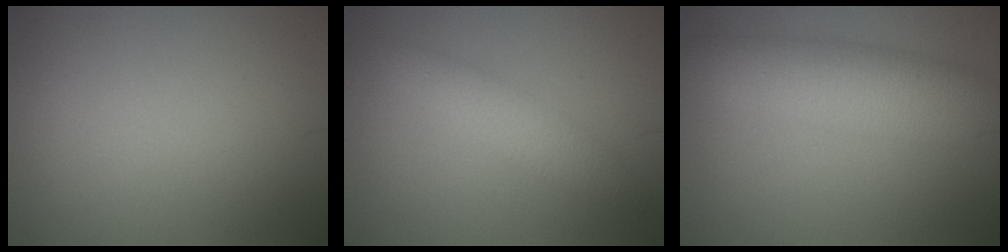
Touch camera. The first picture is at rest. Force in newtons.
{"total": 3.1, "press": 3.1, "slide": 0.2}
{"total": 6.6, "press": 6.6, "slide": 0.0}